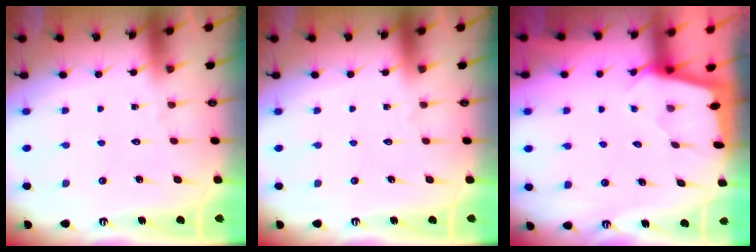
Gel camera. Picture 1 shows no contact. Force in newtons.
{"total": 0.0}
{"total": 1.7, "press": 1.7, "slide": 0.1}